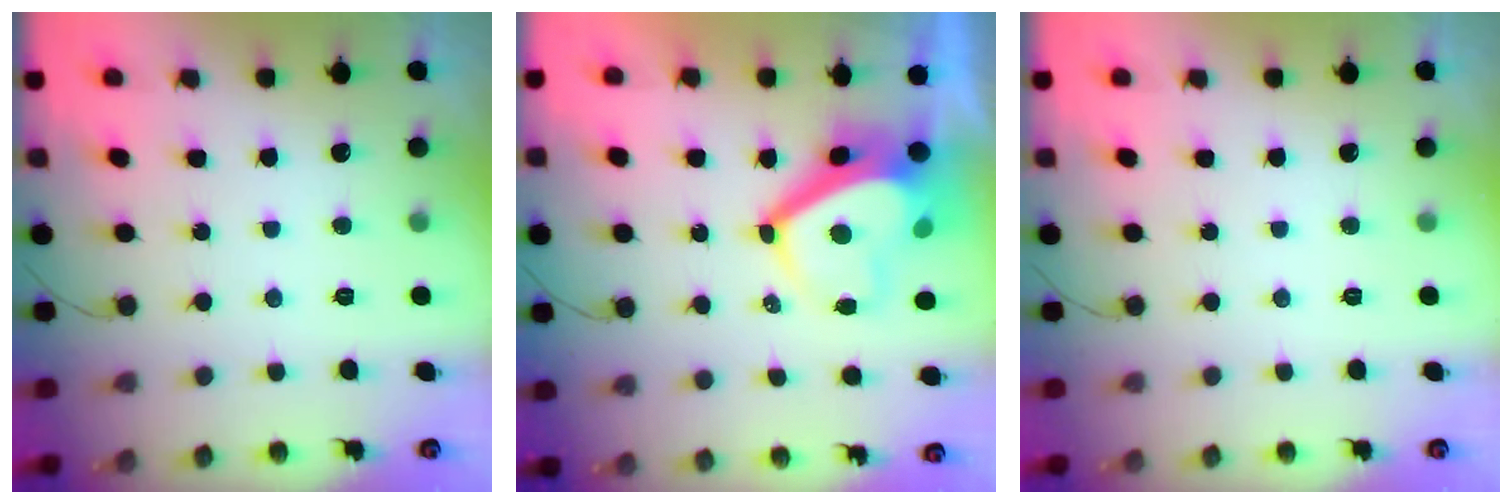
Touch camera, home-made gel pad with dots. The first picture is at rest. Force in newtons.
{"total": 9.5, "press": 9.5, "slide": 0.8}
{"total": 0.0}